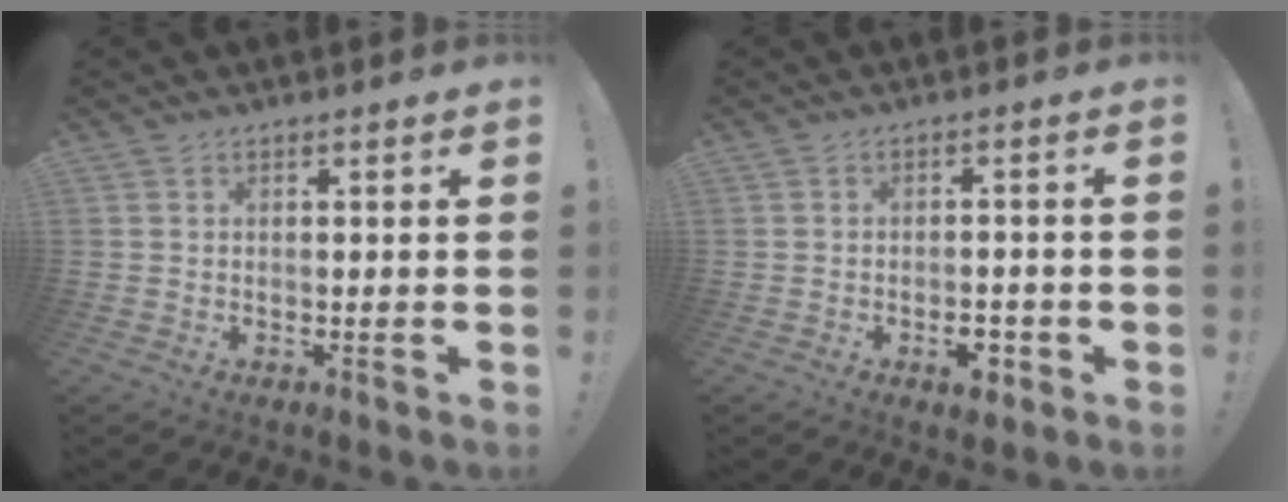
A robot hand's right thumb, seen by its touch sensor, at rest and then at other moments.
{"total": 4.9, "force": [-2.5, 2.7, 3.2], "torque": [-0.043, 0.015, -0.039]}